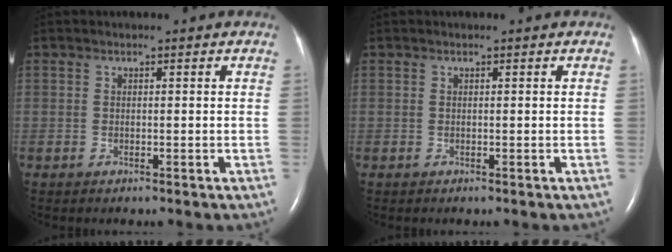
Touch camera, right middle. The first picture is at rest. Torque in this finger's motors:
{"motor_torque": [-0.05, -0.01, -0.01, 0.00]}